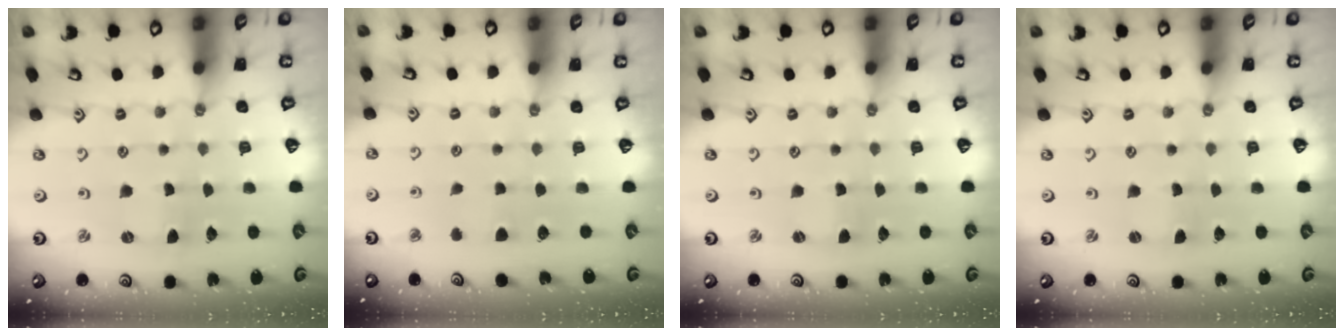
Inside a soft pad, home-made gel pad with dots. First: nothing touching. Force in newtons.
{"total": 3.8, "press": 3.8, "slide": 0.6}
{"total": 1.7, "press": 1.7, "slide": 0.3}
{"total": 0.0}